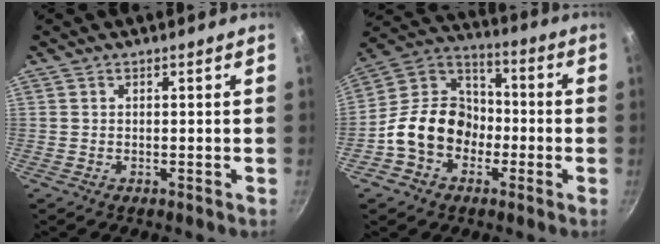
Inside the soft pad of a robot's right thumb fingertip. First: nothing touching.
{"total": 15.0, "force": [-4.2, 12.0, 8.1], "torque": [-0.092, 0.055, -0.093]}